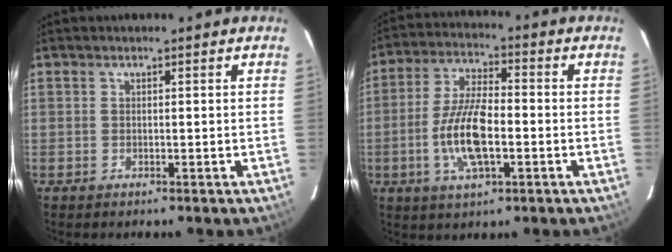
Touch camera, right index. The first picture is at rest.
{"total": 11.5, "force": [-2.9, 4.0, 10.4], "torque": [-0.212, 0.000, -0.056]}